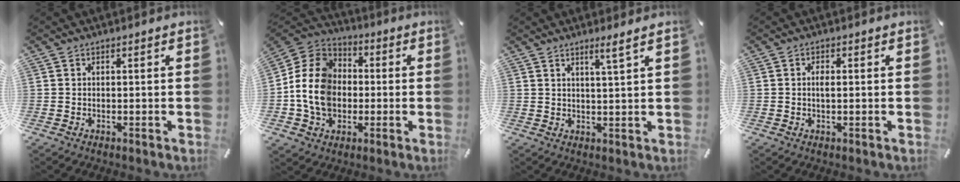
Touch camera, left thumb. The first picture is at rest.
{"total": 13.6, "force": [-2.0, 11.8, 6.5], "torque": [-0.167, 0.026, -0.035]}
{"total": 4.0, "force": [2.9, -0.5, 2.7], "torque": [-0.058, -0.009, 0.048]}
{"total": 1.9, "force": [0.1, 0.6, 1.8], "torque": [-0.035, 0.000, 0.000]}